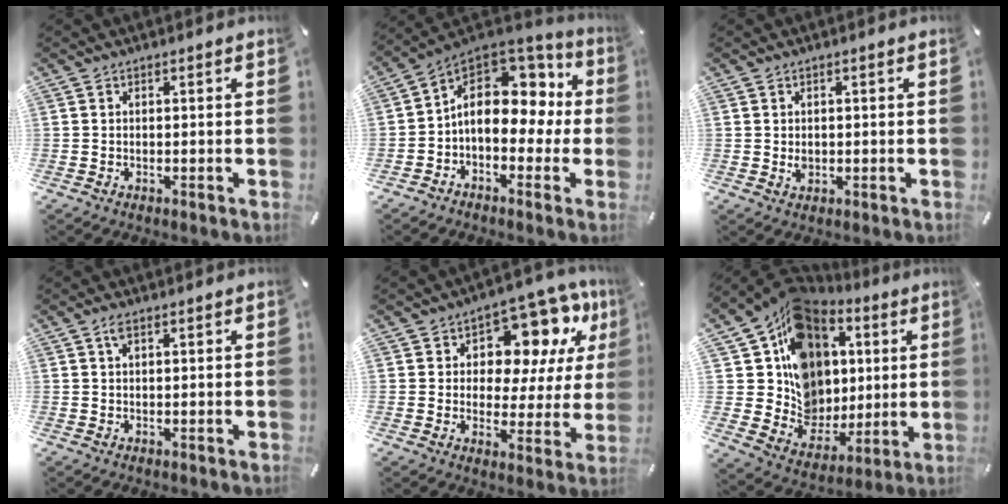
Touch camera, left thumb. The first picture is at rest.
{"total": 13.4, "force": [2.0, 9.6, 9.1], "torque": [-0.148, -0.017, 0.034]}
{"total": 1.6, "force": [0.1, 1.4, 0.8], "torque": [-0.010, 0.001, 0.000]}
{"total": 1.8, "force": [0.8, 0.6, 1.5], "torque": [-0.033, 0.002, 0.014]}
{"total": 13.5, "force": [9.0, 7.5, 6.7], "torque": [-0.101, -0.070, 0.157]}
{"total": 17.3, "force": [4.9, 14.9, 7.4], "torque": [-0.121, -0.051, 0.108]}